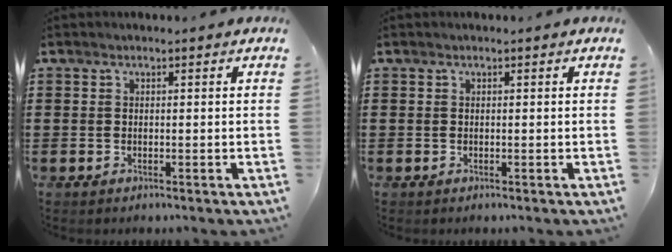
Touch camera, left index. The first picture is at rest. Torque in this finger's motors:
{"motor_torque": [0.00, 0.00, 0.00, 0.00]}